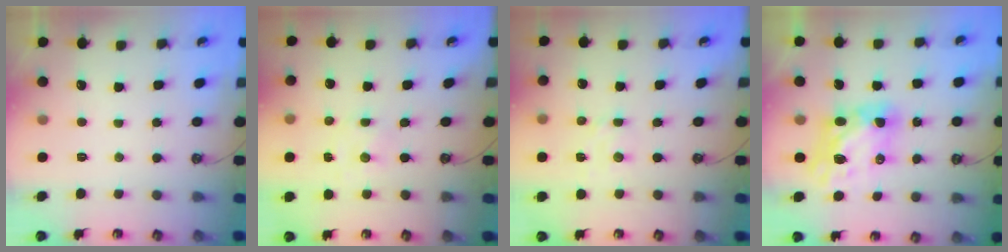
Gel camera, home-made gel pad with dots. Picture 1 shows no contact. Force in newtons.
{"total": 1.0, "press": 1.0, "slide": 0.2}
{"total": 1.8, "press": 1.8, "slide": 0.3}
{"total": 8.0, "press": 7.9, "slide": 0.7}